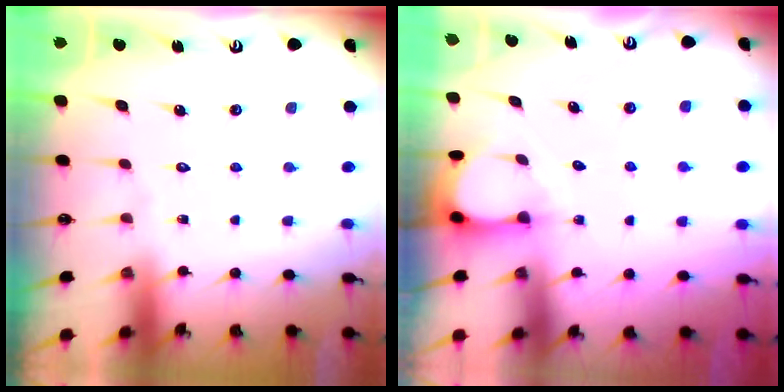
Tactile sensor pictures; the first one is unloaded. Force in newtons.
{"total": 3.0, "press": 3.0, "slide": 0.3}